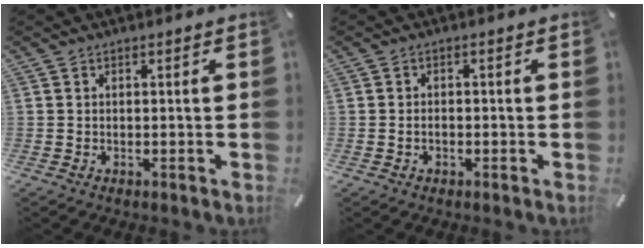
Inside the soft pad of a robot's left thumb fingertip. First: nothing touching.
{"total": 1.6, "force": [-0.5, 0.9, 1.1], "torque": [-0.022, 0.003, -0.011]}